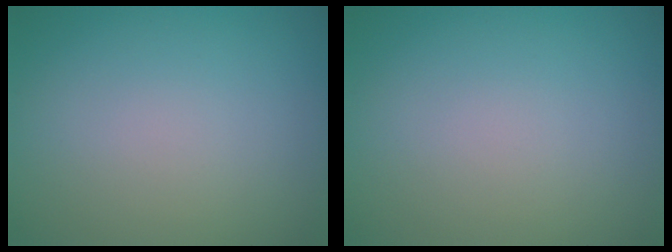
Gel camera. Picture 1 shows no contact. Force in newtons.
{"total": 0.0}